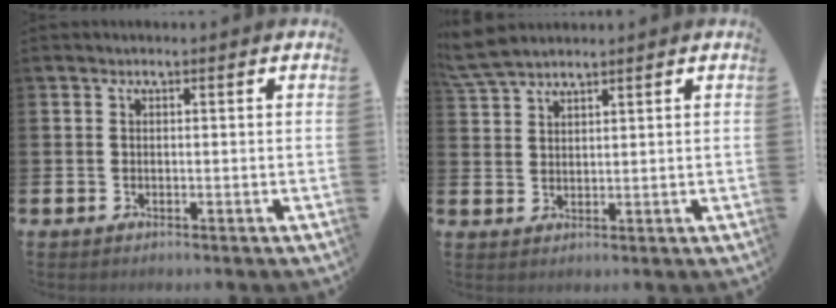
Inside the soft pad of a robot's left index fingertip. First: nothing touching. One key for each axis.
{"total": 5.0, "fx": 4.6, "fy": 1.1, "fz": 1.6, "tx": -0.042, "ty": -0.011, "tz": 0.086}